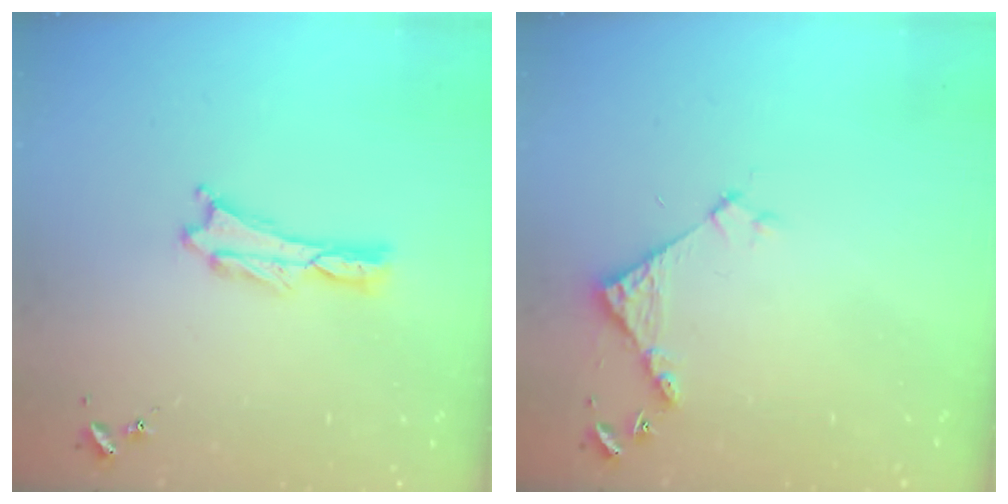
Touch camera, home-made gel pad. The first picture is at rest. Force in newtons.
{"total": 4.0, "press": 4.0, "slide": 0.3}